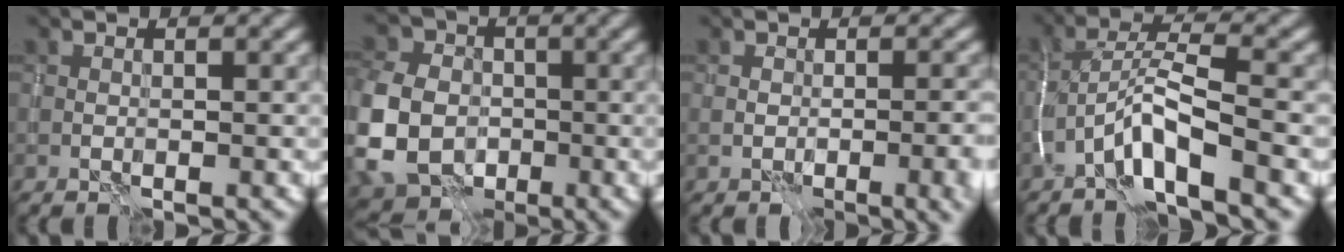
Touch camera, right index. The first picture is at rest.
{"total": 10.1, "force": [-2.1, 7.9, 5.9], "torque": [-0.141, -0.010, -0.051]}
{"total": 5.0, "force": [-1.3, 2.1, 4.3], "torque": [-0.053, -0.016, -0.006]}
{"total": 5.2, "force": [-2.8, 0.9, 4.3], "torque": [-0.087, 0.012, -0.062]}